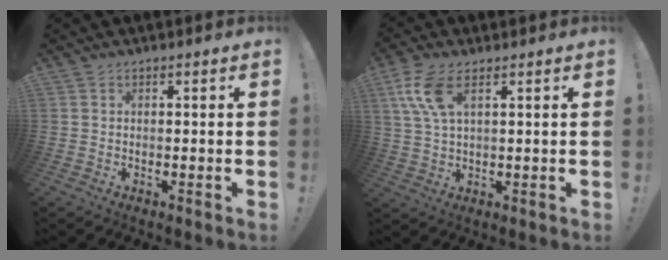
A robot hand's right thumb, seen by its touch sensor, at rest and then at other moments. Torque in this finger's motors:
{"motor_torque": [0.77, 0.81, 0.31, 0.42, 0.04]}